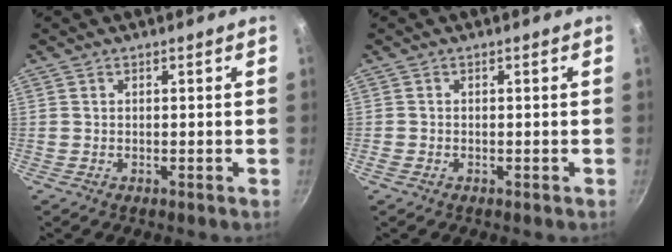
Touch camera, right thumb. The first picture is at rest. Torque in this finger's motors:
{"motor_torque": [-0.17, -0.03, -0.16, 0.02, -0.02]}